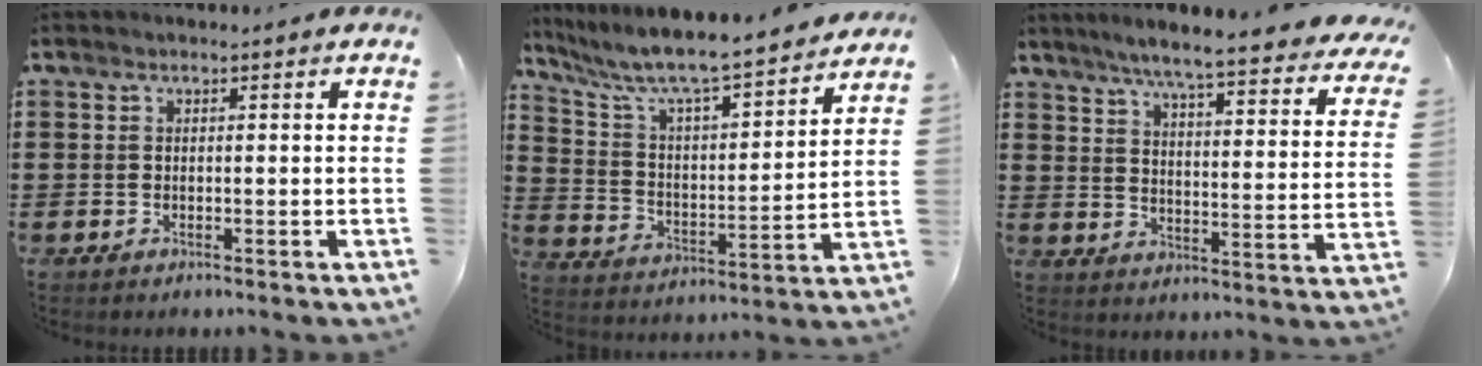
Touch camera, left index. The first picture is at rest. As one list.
[{"total": 6.7, "force": [6.0, 0.4, 2.8], "torque": [-0.083, -0.049, 0.095]}, {"total": 5.8, "force": [4.9, -0.6, 3.0], "torque": [-0.075, -0.044, 0.073]}]